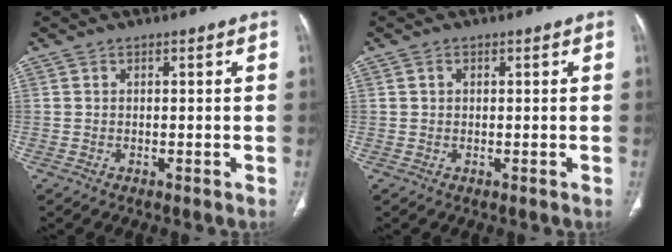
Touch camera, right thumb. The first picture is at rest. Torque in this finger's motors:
{"motor_torque": [-0.15, -0.25, -0.03, 0.07, 0.08]}